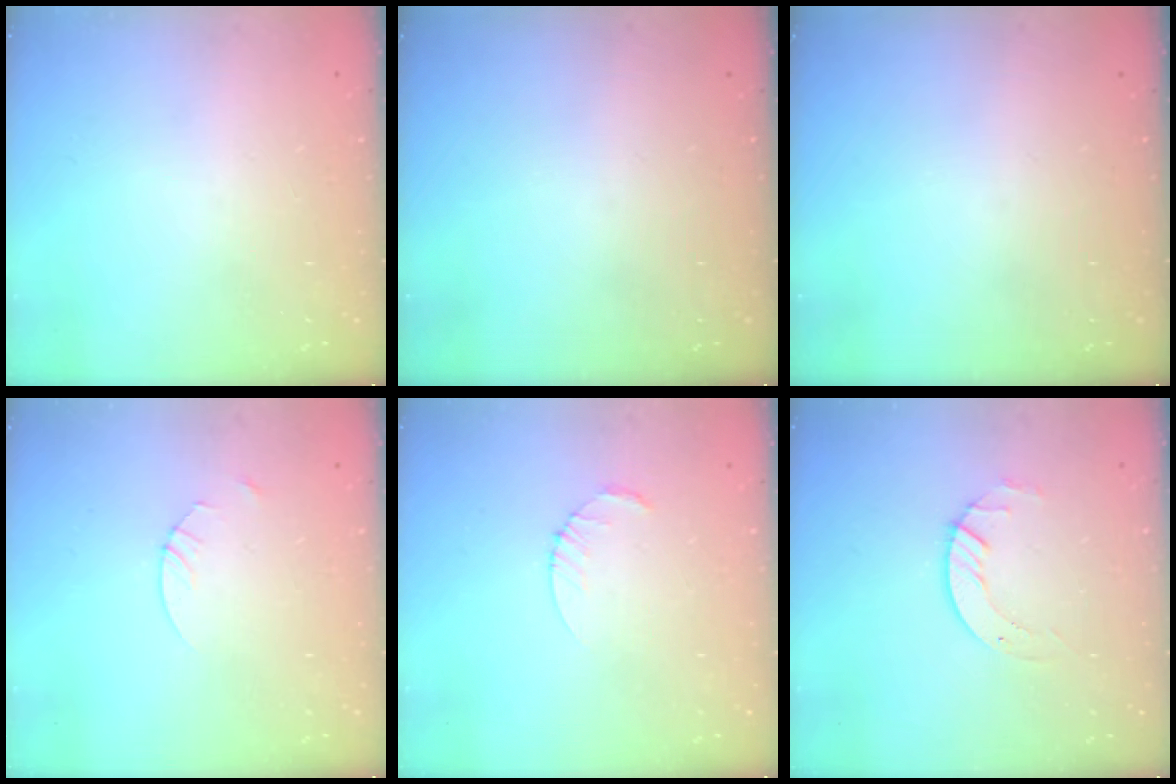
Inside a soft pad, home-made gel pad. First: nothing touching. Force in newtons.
{"total": 0.0}
{"total": 0.0}
{"total": 1.4, "press": 1.4, "slide": 0.2}
{"total": 2.5, "press": 2.5, "slide": 0.3}
{"total": 3.6, "press": 3.6, "slide": 0.4}